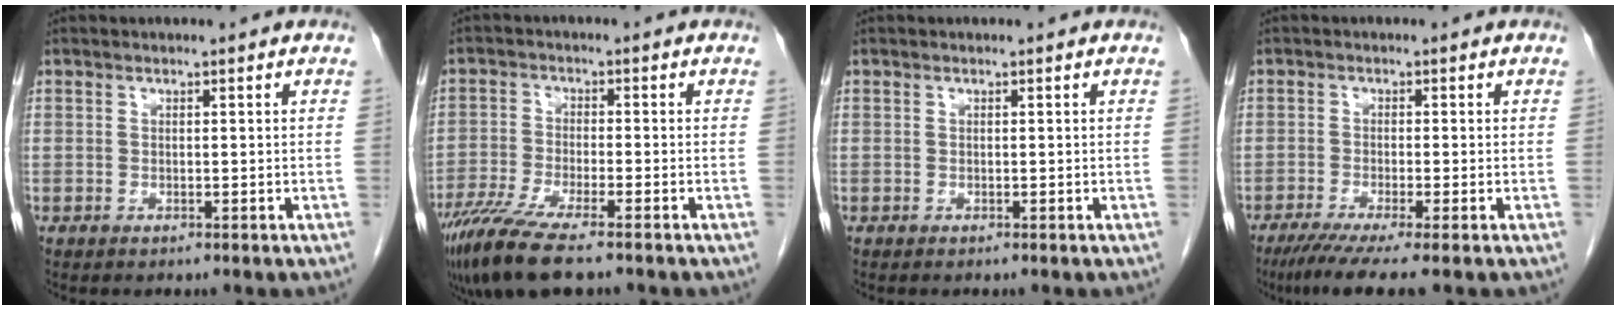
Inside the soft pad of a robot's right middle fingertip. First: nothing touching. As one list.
[{"total": 9.6, "force": [-7.2, 1.0, 6.4], "torque": [-0.119, -0.023, -0.125]}, {"total": 0.0}, {"total": 6.3, "force": [-4.5, -0.6, 4.4], "torque": [-0.068, -0.019, -0.077]}]